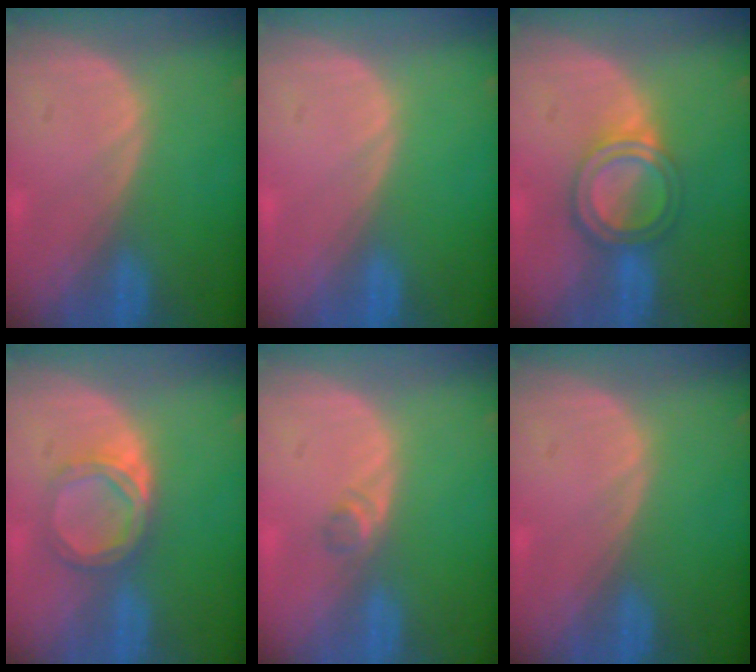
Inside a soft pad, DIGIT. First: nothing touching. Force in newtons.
{"total": 0.0}
{"total": 6.2, "press": 5.3, "slide": 3.1}
{"total": 4.5, "press": 4.5, "slide": 0.5}
{"total": 1.6, "press": 1.4, "slide": 0.8}
{"total": 0.0}